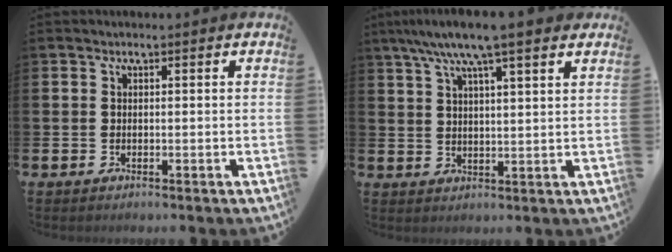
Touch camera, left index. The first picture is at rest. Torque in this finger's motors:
{"motor_torque": [1.15, -0.91, 1.05, 0.21]}